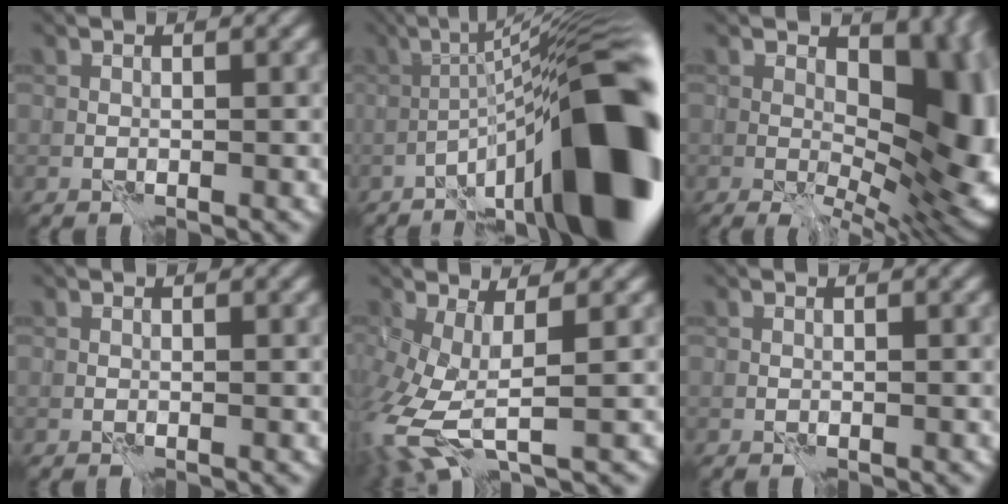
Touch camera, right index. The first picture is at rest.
{"total": 16.7, "force": [-7.0, 4.0, 14.7], "torque": [-0.194, 0.035, -0.113]}
{"total": 16.0, "force": [1.9, 9.9, 12.4], "torque": [-0.130, -0.021, 0.047]}
{"total": 0.9, "force": [-0.2, 0.5, 0.7], "torque": [-0.015, -0.006, -0.001]}
{"total": 7.0, "force": [-1.3, 2.9, 6.2], "torque": [-0.161, -0.023, -0.022]}
{"total": 0.0}